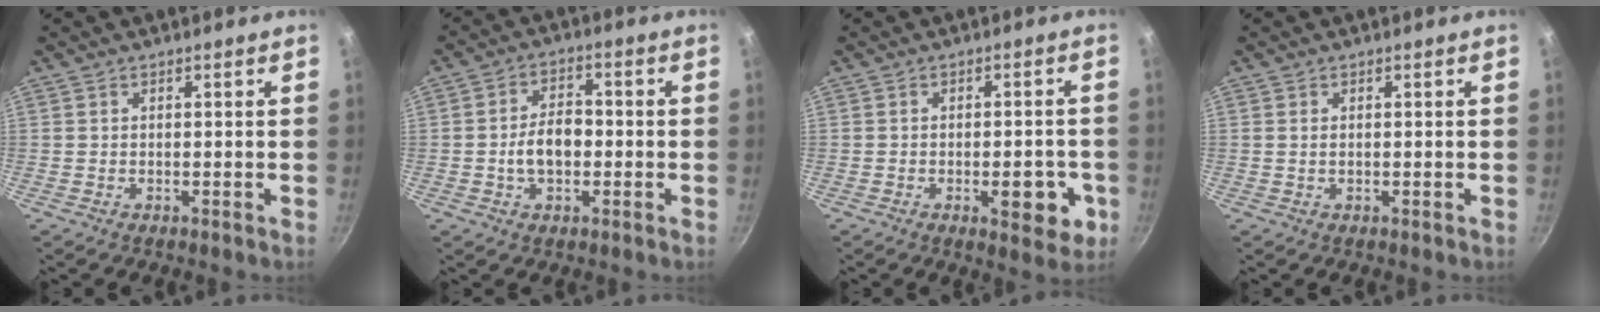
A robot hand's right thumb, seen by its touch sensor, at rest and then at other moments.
{"total": 7.2, "force": [-1.2, 4.6, 5.4], "torque": [-0.074, 0.021, -0.023]}
{"total": 8.3, "force": [-2.5, 3.8, 6.9], "torque": [-0.061, 0.009, -0.029]}
{"total": 0.7, "force": [0.1, 0.4, 0.6], "torque": [-0.012, 0.000, 0.003]}